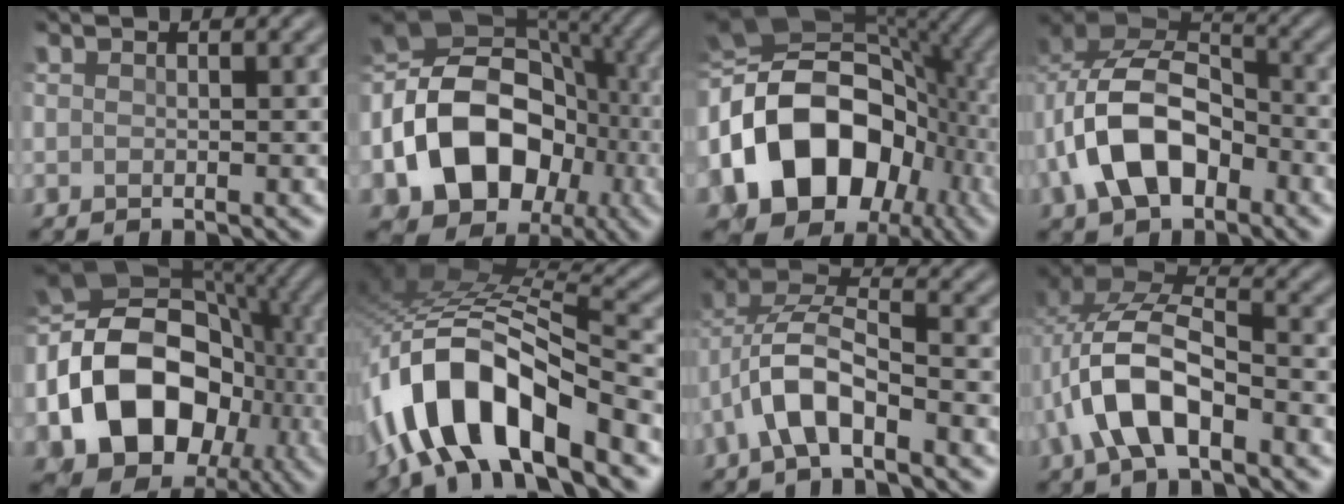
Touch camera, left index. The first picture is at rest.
{"total": 15.2, "force": [-4.3, 11.5, 9.0], "torque": [-0.169, 0.002, -0.079]}
{"total": 18.1, "force": [-3.3, 13.4, 11.6], "torque": [-0.215, 0.008, -0.065]}
{"total": 9.9, "force": [-2.9, 6.4, 7.0], "torque": [-0.139, 0.012, -0.060]}
{"total": 16.8, "force": [-4.2, 12.6, 10.3], "torque": [-0.191, 0.001, -0.075]}
{"total": 12.1, "force": [-6.9, 4.9, 8.6], "torque": [-0.162, 0.007, -0.140]}
{"total": 6.2, "force": [-2.7, 2.6, 4.9], "torque": [-0.096, 0.014, -0.055]}
{"total": 8.2, "force": [-2.6, 4.1, 6.5], "torque": [-0.135, 0.012, -0.052]}